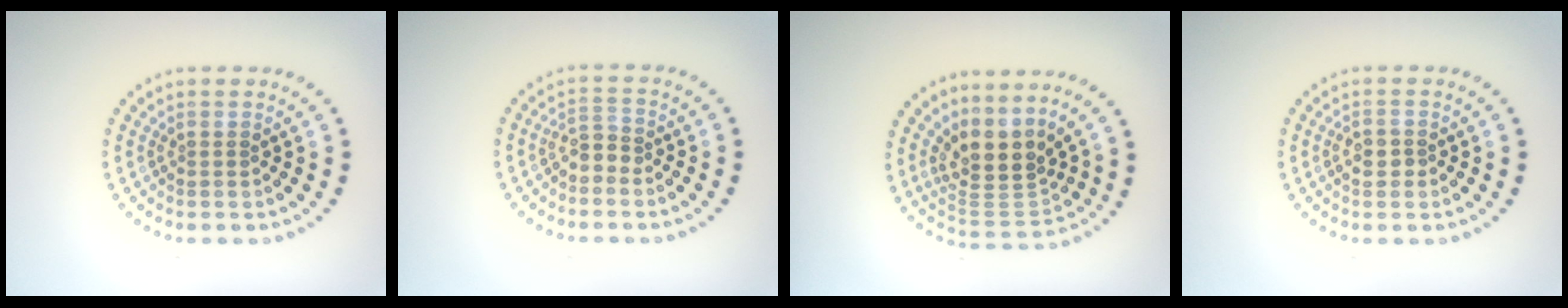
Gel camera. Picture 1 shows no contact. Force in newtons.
{"total": 1.7, "press": 1.4, "slide": 0.9}
{"total": 4.0, "press": 3.0, "slide": 2.7}
{"total": 1.1, "press": 1.1, "slide": 0.1}